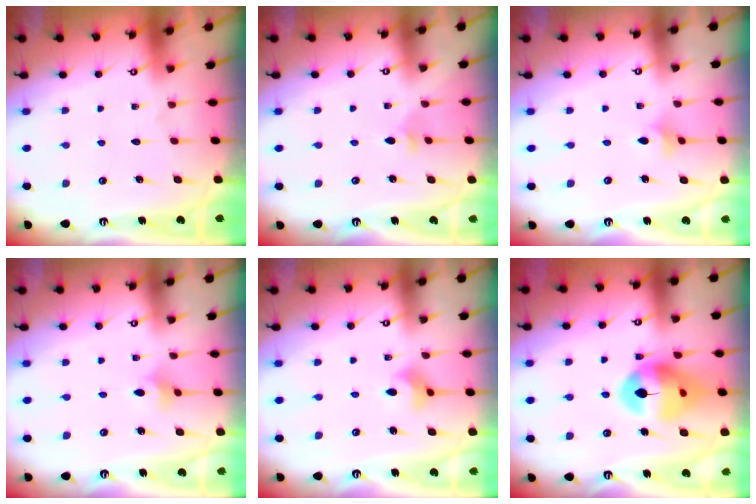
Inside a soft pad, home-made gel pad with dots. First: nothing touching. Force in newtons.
{"total": 2.7, "press": 2.6, "slide": 0.7}
{"total": 3.3, "press": 3.2, "slide": 0.8}
{"total": 3.7, "press": 3.7, "slide": 0.4}
{"total": 4.7, "press": 4.6, "slide": 0.7}
{"total": 14.5, "press": 14.4, "slide": 2.0}